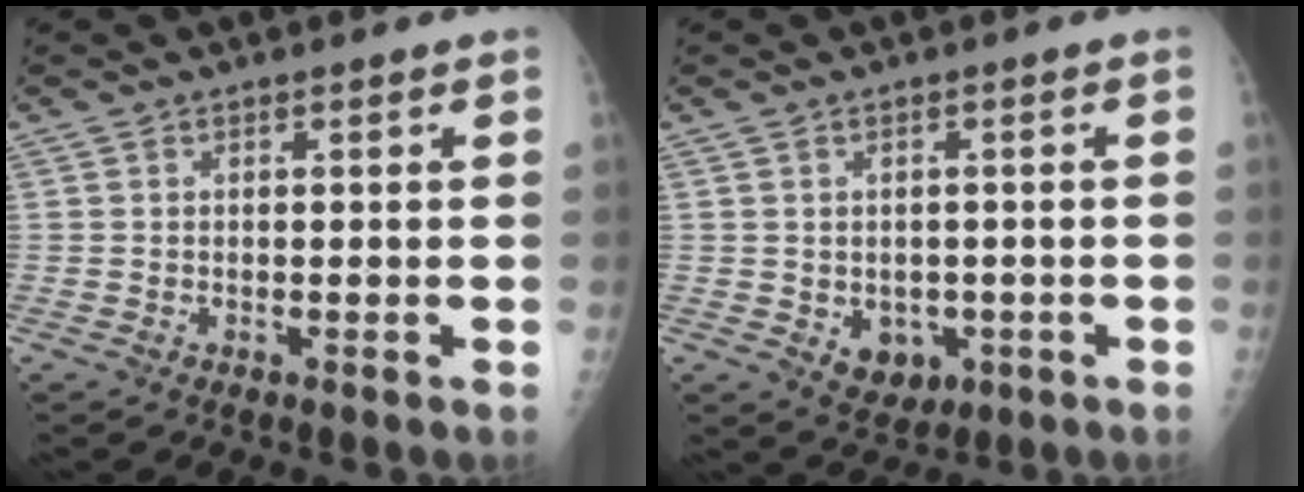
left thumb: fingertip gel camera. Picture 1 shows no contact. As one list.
[{"total": 5.6, "force": [-1.3, 4.4, 3.1], "torque": [-0.021, 0.001, -0.003]}]